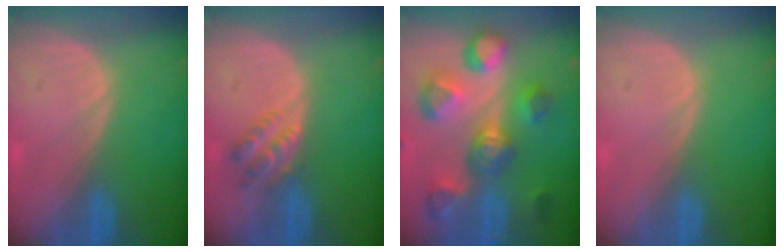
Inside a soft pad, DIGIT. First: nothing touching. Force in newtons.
{"total": 4.6, "press": 3.8, "slide": 2.5}
{"total": 11.1, "press": 10.0, "slide": 4.8}
{"total": 0.0}